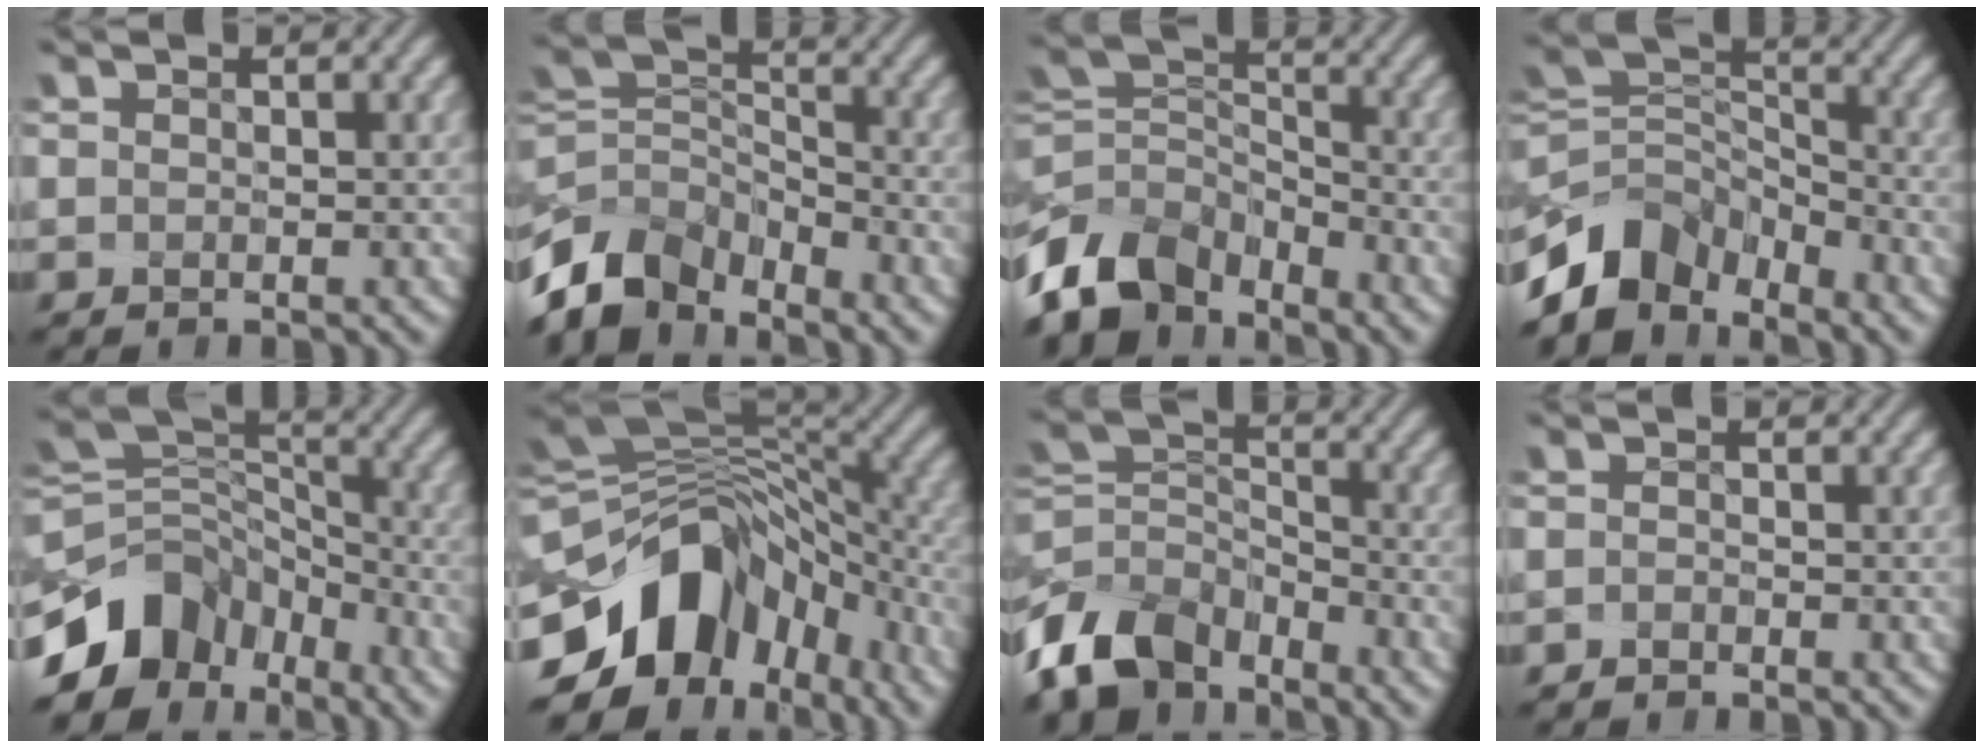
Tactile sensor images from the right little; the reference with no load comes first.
{"total": 7.9, "force": [-5.6, 4.4, 3.4], "torque": [-0.060, -0.001, -0.115]}
{"total": 8.5, "force": [-5.5, 5.1, 4.0], "torque": [-0.073, 0.001, -0.116]}
{"total": 6.6, "force": [-4.7, 4.0, 2.4], "torque": [-0.031, 0.005, -0.097]}
{"total": 8.4, "force": [-4.7, 5.8, 3.7], "torque": [-0.062, 0.017, -0.096]}
{"total": 11.9, "force": [-4.4, 8.1, 7.6], "torque": [-0.133, 0.014, -0.074]}
{"total": 7.7, "force": [-5.3, 4.4, 3.5], "torque": [-0.067, -0.003, -0.113]}
{"total": 0.8, "force": [-0.7, 0.0, -0.3], "torque": [0.006, 0.004, -0.015]}